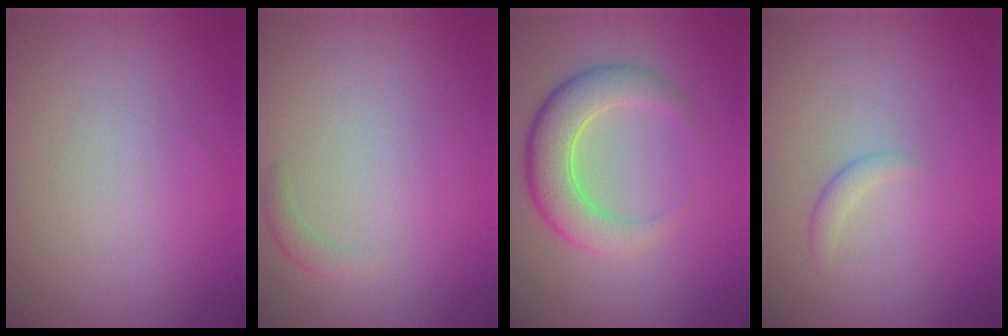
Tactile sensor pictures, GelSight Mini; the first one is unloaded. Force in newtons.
{"total": 1.0, "press": 1.0, "slide": 0.1}
{"total": 5.4, "press": 5.4, "slide": 0.3}
{"total": 1.1, "press": 1.1, "slide": 0.0}